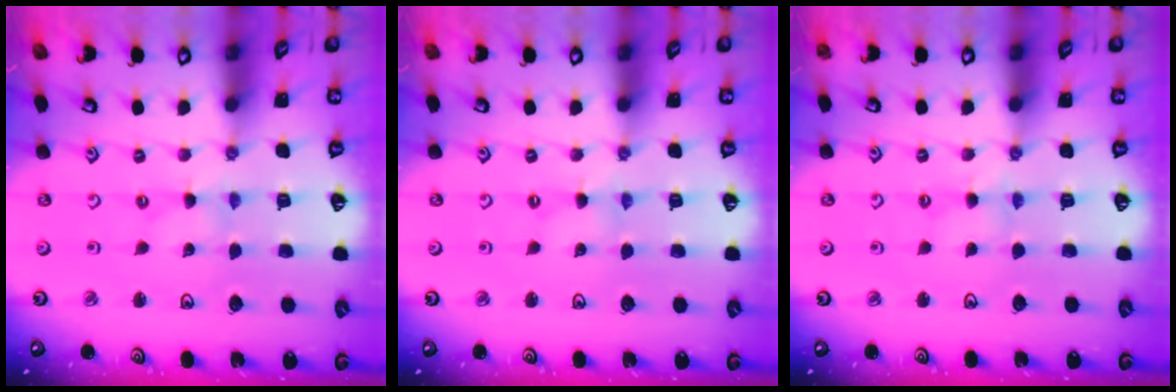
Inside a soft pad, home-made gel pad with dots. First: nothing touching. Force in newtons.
{"total": 0.0}
{"total": 1.8, "press": 1.8, "slide": 0.4}